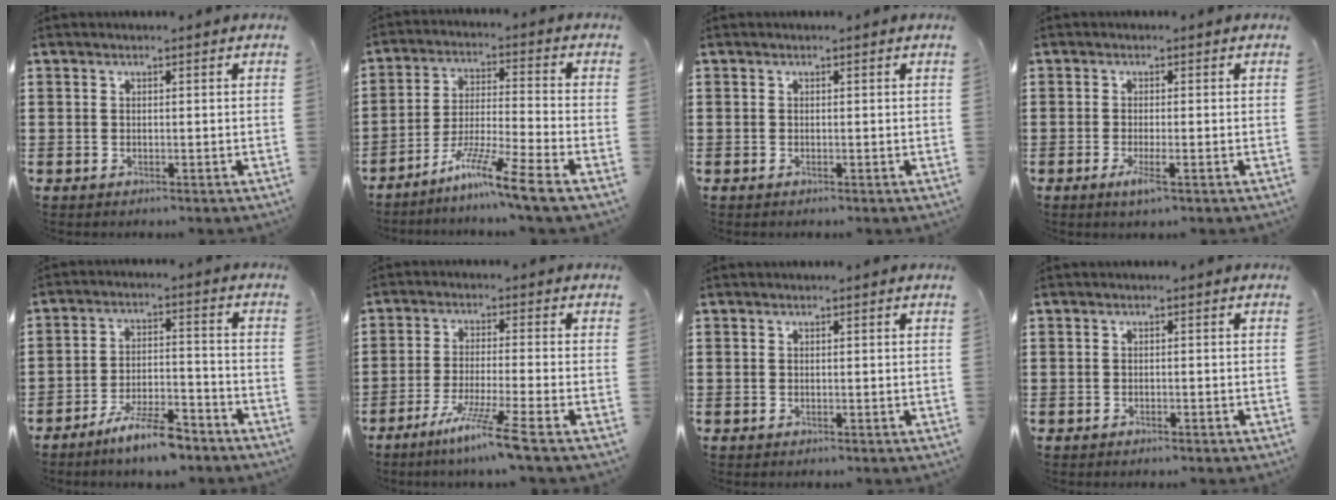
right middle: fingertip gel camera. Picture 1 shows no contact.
{"total": 8.8, "force": [-6.8, -0.5, 5.6], "torque": [-0.110, -0.010, -0.134]}
{"total": 0.0}
{"total": 2.7, "force": [-1.2, 0.2, 2.4], "torque": [-0.047, -0.010, -0.022]}
{"total": 7.6, "force": [-6.2, 1.1, 4.2], "torque": [-0.076, 0.005, -0.114]}
{"total": 7.2, "force": [-5.1, -1.0, 5.0], "torque": [-0.100, -0.019, -0.099]}
{"total": 0.0}
{"total": 0.6, "force": [-0.5, 0.1, 0.2], "torque": [-0.007, -0.002, -0.010]}